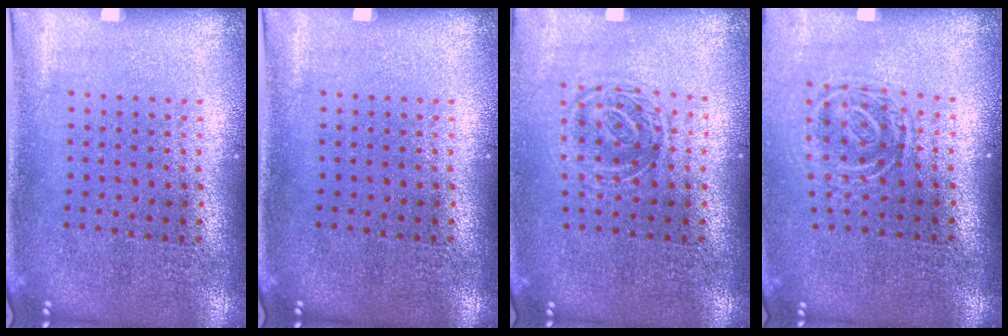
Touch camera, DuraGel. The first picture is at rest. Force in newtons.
{"total": 0.0}
{"total": 1.3, "press": 1.1, "slide": 0.7}
{"total": 1.6, "press": 1.1, "slide": 1.2}